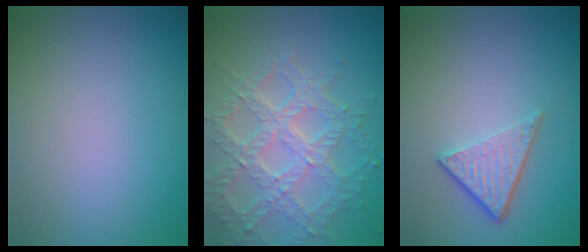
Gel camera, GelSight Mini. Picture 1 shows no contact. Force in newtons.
{"total": 7.0, "press": 5.2, "slide": 4.7}
{"total": 3.8, "press": 2.6, "slide": 2.7}